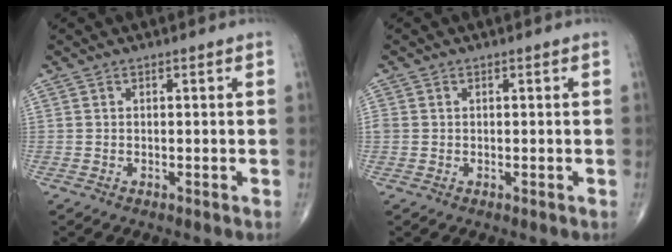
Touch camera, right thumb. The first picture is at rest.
{"total": 1.2, "force": [0.1, 1.1, 0.5], "torque": [-0.011, 0.004, 0.005]}